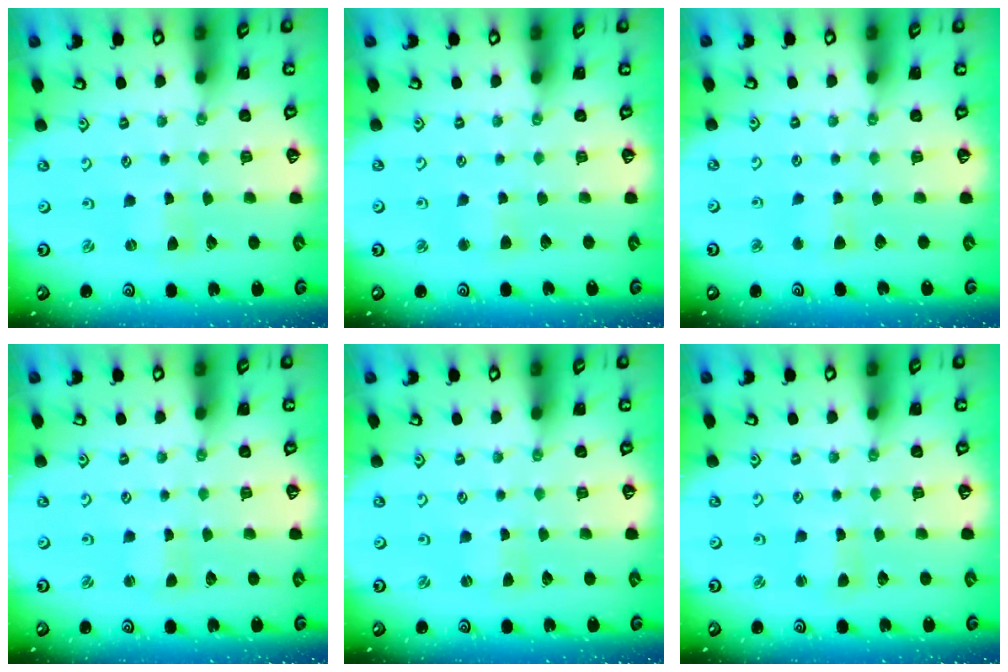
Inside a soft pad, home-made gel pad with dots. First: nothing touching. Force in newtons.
{"total": 2.7, "press": 2.7, "slide": 0.4}
{"total": 2.8, "press": 2.8, "slide": 0.5}
{"total": 1.2, "press": 1.2, "slide": 0.0}
{"total": 0.0}
{"total": 1.1, "press": 1.0, "slide": 0.2}